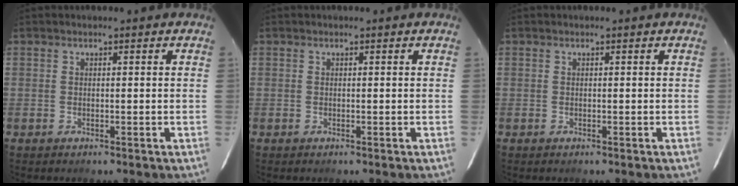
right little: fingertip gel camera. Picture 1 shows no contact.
{"total": 0.0}
{"total": 0.0}